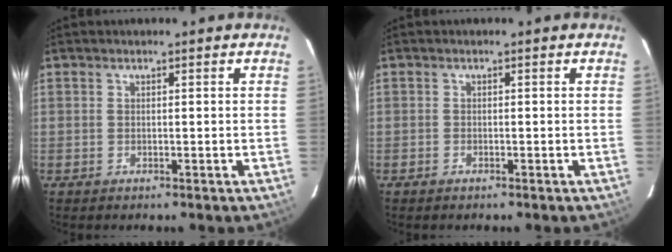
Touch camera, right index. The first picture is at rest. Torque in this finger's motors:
{"motor_torque": [0.14, -0.07, 0.08, 0.00]}